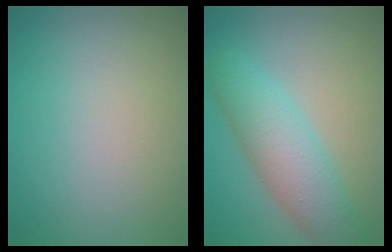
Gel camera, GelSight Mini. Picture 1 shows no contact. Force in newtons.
{"total": 5.6, "press": 5.6, "slide": 0.3}